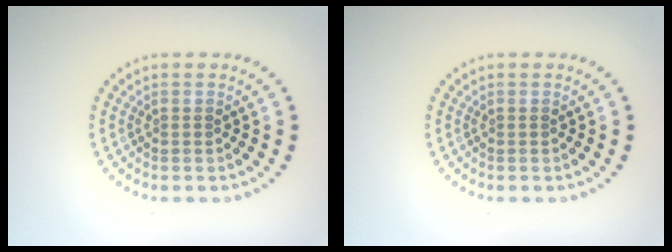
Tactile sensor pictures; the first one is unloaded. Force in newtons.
{"total": 0.0}